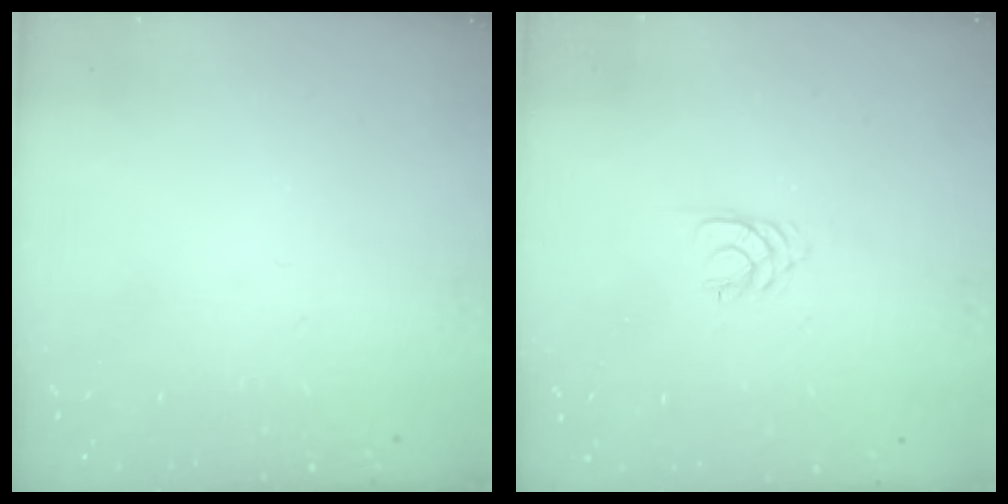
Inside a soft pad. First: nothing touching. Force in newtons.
{"total": 1.7, "press": 1.7, "slide": 0.2}